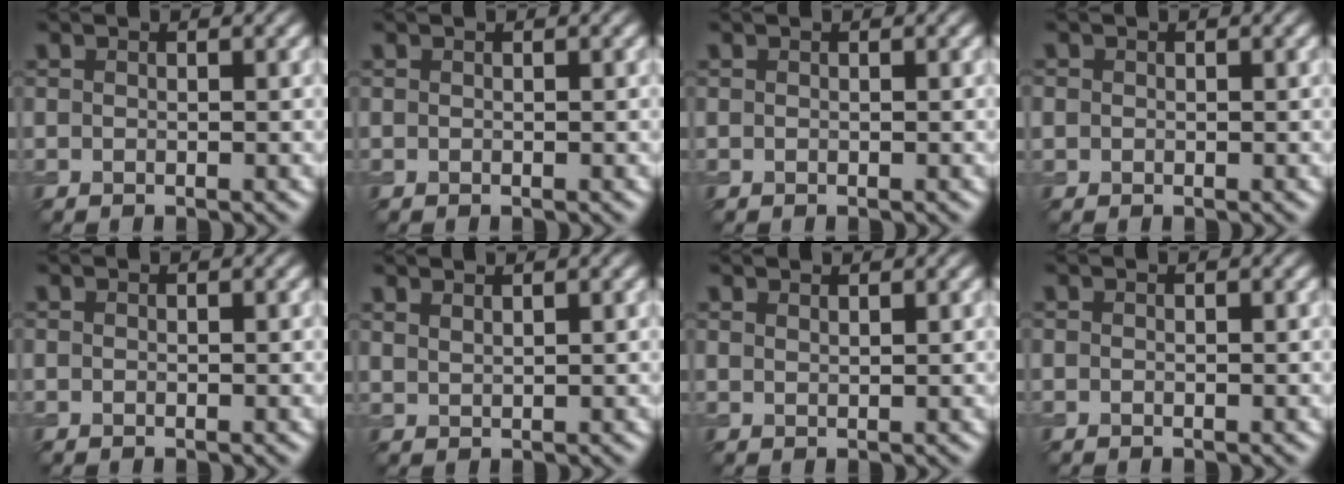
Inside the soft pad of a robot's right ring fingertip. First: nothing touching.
{"total": 0.0}
{"total": 0.0}
{"total": 0.7, "force": [0.1, 0.6, 0.1], "torque": [0.004, -0.001, -0.001]}
{"total": 0.0}
{"total": 1.5, "force": [1.3, 0.3, 0.6], "torque": [-0.006, 0.001, 0.023]}
{"total": 1.1, "force": [1.0, 0.1, 0.3], "torque": [0.000, 0.000, 0.014]}
{"total": 0.0}